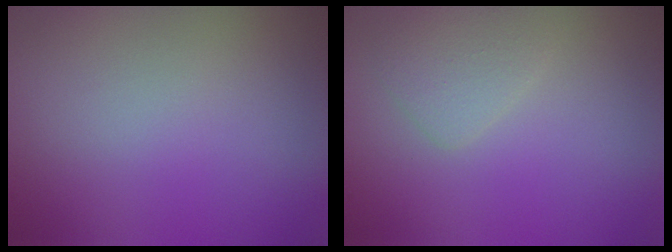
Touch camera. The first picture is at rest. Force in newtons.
{"total": 1.6, "press": 1.6, "slide": 0.0}